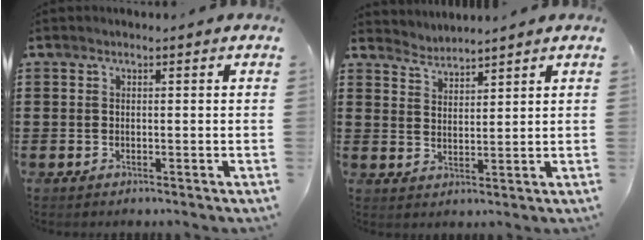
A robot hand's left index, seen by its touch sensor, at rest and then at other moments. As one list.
[{"total": 2.7, "force": [2.6, -0.1, -0.8], "torque": [0.006, -0.011, 0.048]}]